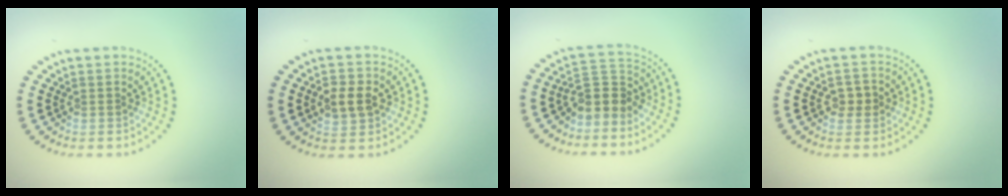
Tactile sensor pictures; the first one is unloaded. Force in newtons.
{"total": 2.9, "press": 2.9, "slide": 0.1}
{"total": 3.5, "press": 3.1, "slide": 1.7}
{"total": 1.9, "press": 1.9, "slide": 0.4}